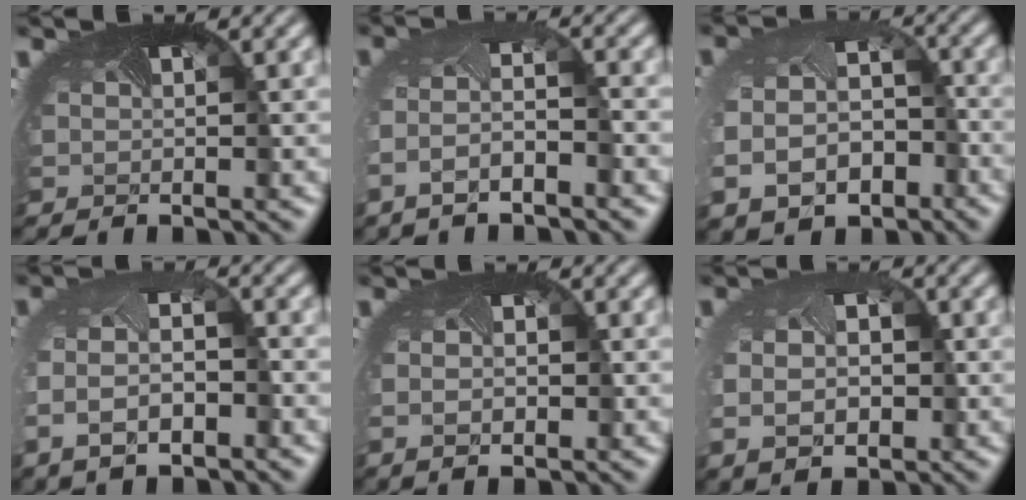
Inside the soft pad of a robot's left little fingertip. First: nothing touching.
{"total": 3.3, "force": [-2.1, 0.6, 2.4], "torque": [-0.051, -0.007, -0.041]}
{"total": 7.8, "force": [-3.6, 5.4, 4.4], "torque": [-0.093, -0.037, -0.041]}
{"total": 4.9, "force": [-1.5, 2.4, 4.0], "torque": [-0.084, -0.013, -0.022]}
{"total": 2.7, "force": [-0.5, 1.6, 2.1], "torque": [-0.027, -0.002, -0.001]}
{"total": 5.4, "force": [-0.6, 3.9, 3.7], "torque": [-0.069, -0.007, 0.004]}